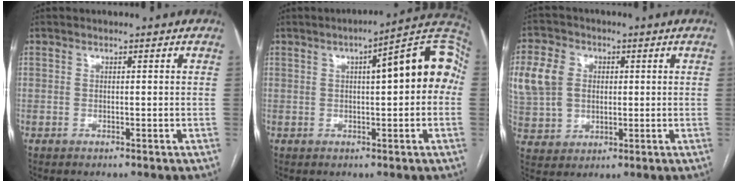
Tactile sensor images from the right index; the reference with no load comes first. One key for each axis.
{"total": 13.0, "fx": 2.0, "fy": 2.8, "fz": 12.5, "tx": -0.159, "ty": 0.045, "tz": 0.018}
{"total": 13.1, "fx": 2.8, "fy": 10.9, "fz": 6.8, "tx": -0.185, "ty": 0.026, "tz": 0.065}